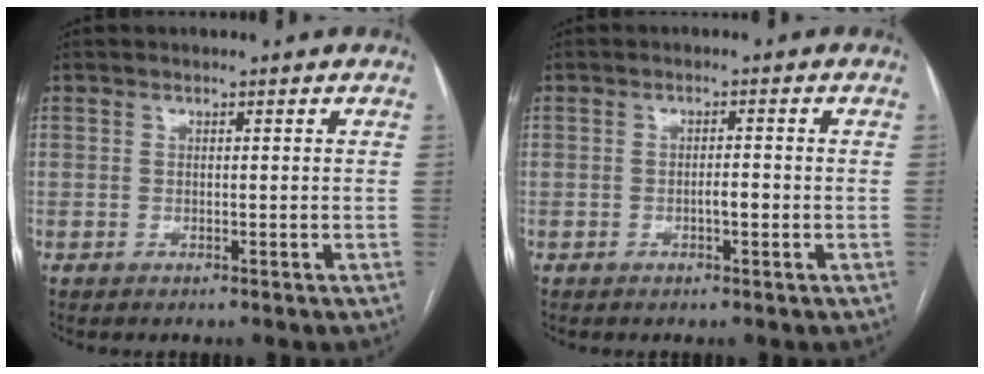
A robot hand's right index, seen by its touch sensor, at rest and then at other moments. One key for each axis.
{"total": 1.7, "fx": -0.6, "fy": 0.4, "fz": 1.5, "tx": -0.024, "ty": 0.002, "tz": -0.011}